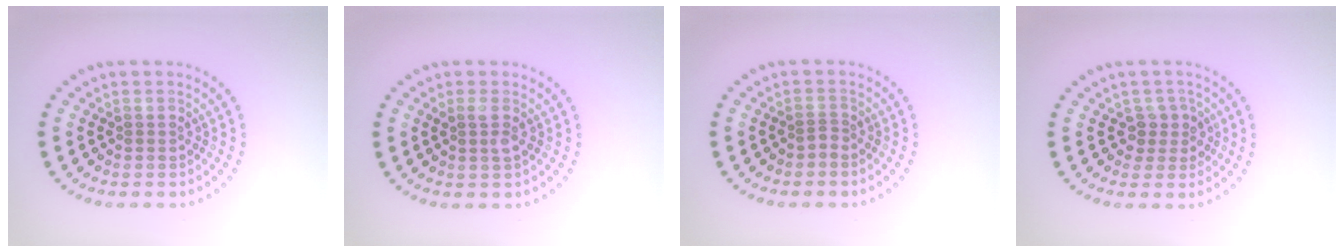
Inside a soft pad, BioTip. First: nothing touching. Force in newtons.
{"total": 1.2, "press": 1.1, "slide": 0.4}
{"total": 0.5, "press": 0.3, "slide": 0.4}
{"total": 2.0, "press": 1.7, "slide": 1.0}